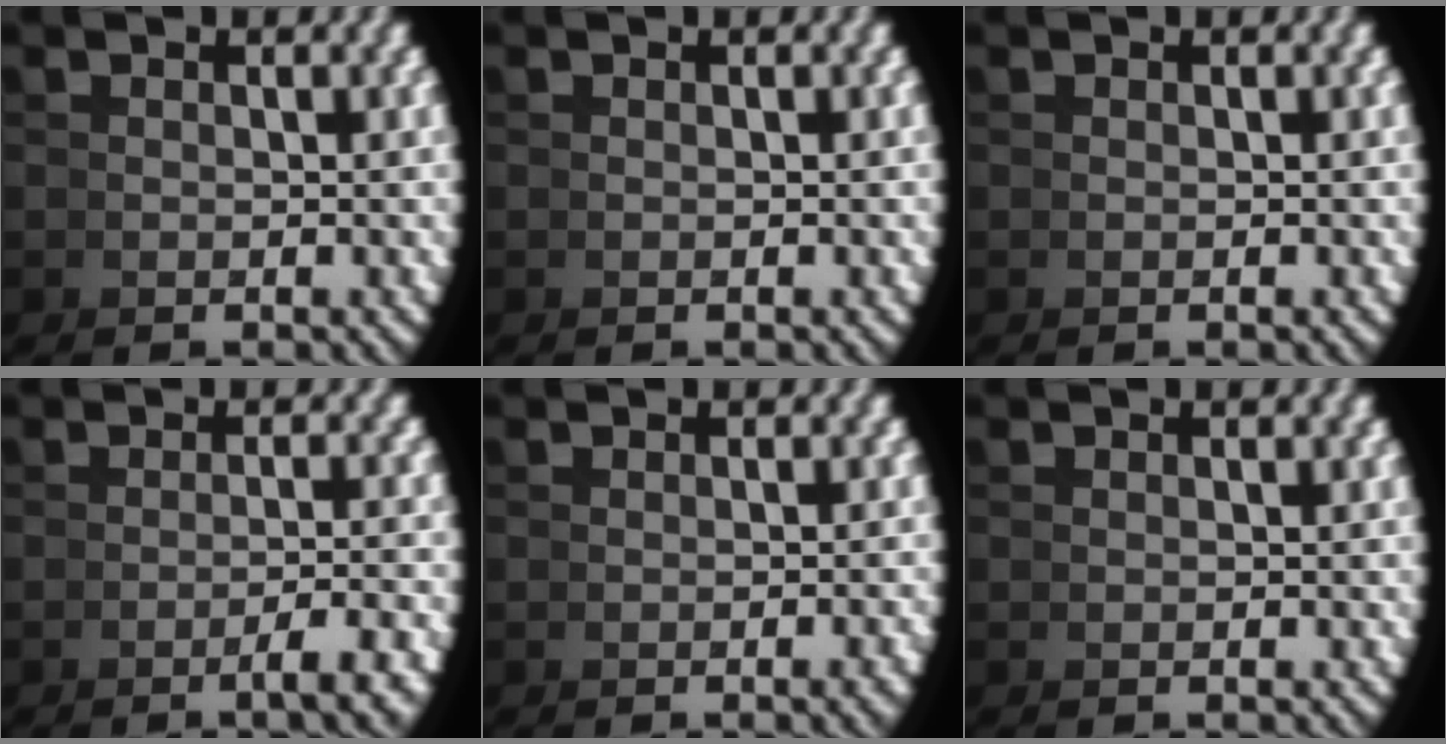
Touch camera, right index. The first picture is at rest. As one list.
[{"total": 0.0}, {"total": 0.0}, {"total": 3.2, "force": [-1.6, 0.5, 2.7], "torque": [-0.019, 0.012, -0.034]}, {"total": 1.2, "force": [-0.5, 0.4, 1.1], "torque": [-0.009, 0.010, -0.012]}, {"total": 0.0}]